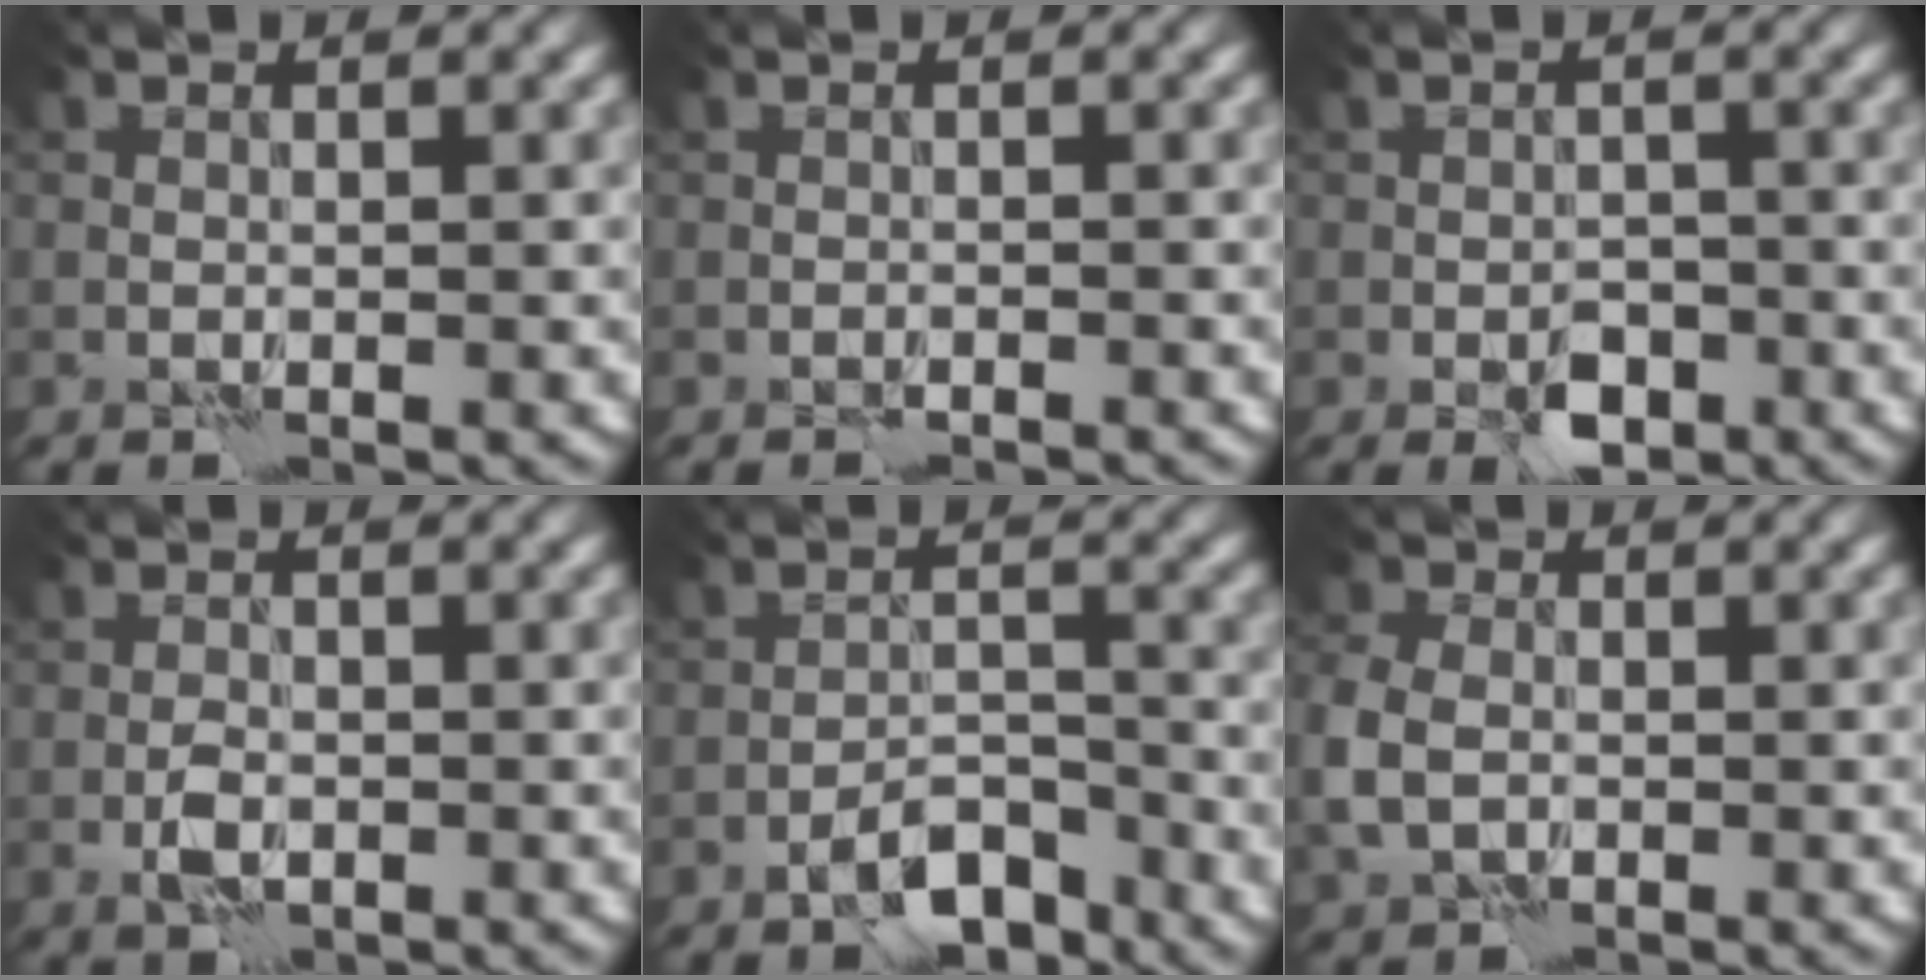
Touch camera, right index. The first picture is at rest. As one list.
[{"total": 0.8, "force": [-0.8, 0.0, 0.2], "torque": [-0.002, 0.002, -0.017]}, {"total": 2.9, "force": [-1.7, 1.6, 1.7], "torque": [-0.021, 0.001, -0.029]}, {"total": 2.3, "force": [-0.9, 1.3, 1.7], "torque": [-0.032, 0.002, -0.020]}, {"total": 4.8, "force": [-3.3, 1.9, 2.9], "torque": [-0.041, 0.006, -0.060]}, {"total": 4.5, "force": [-0.9, 3.5, 2.8], "torque": [-0.084, -0.006, -0.019]}]